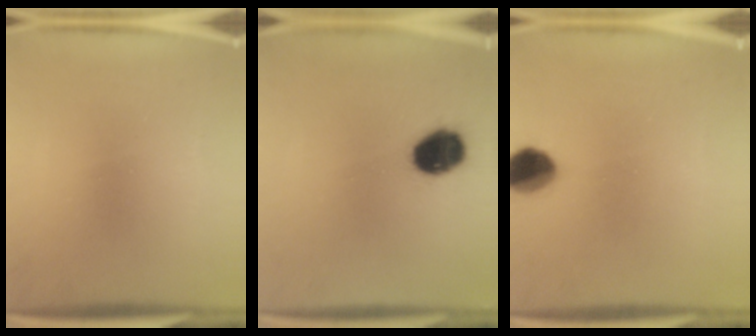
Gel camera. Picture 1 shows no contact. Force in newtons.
{"total": 10.8}
{"total": 8.4}